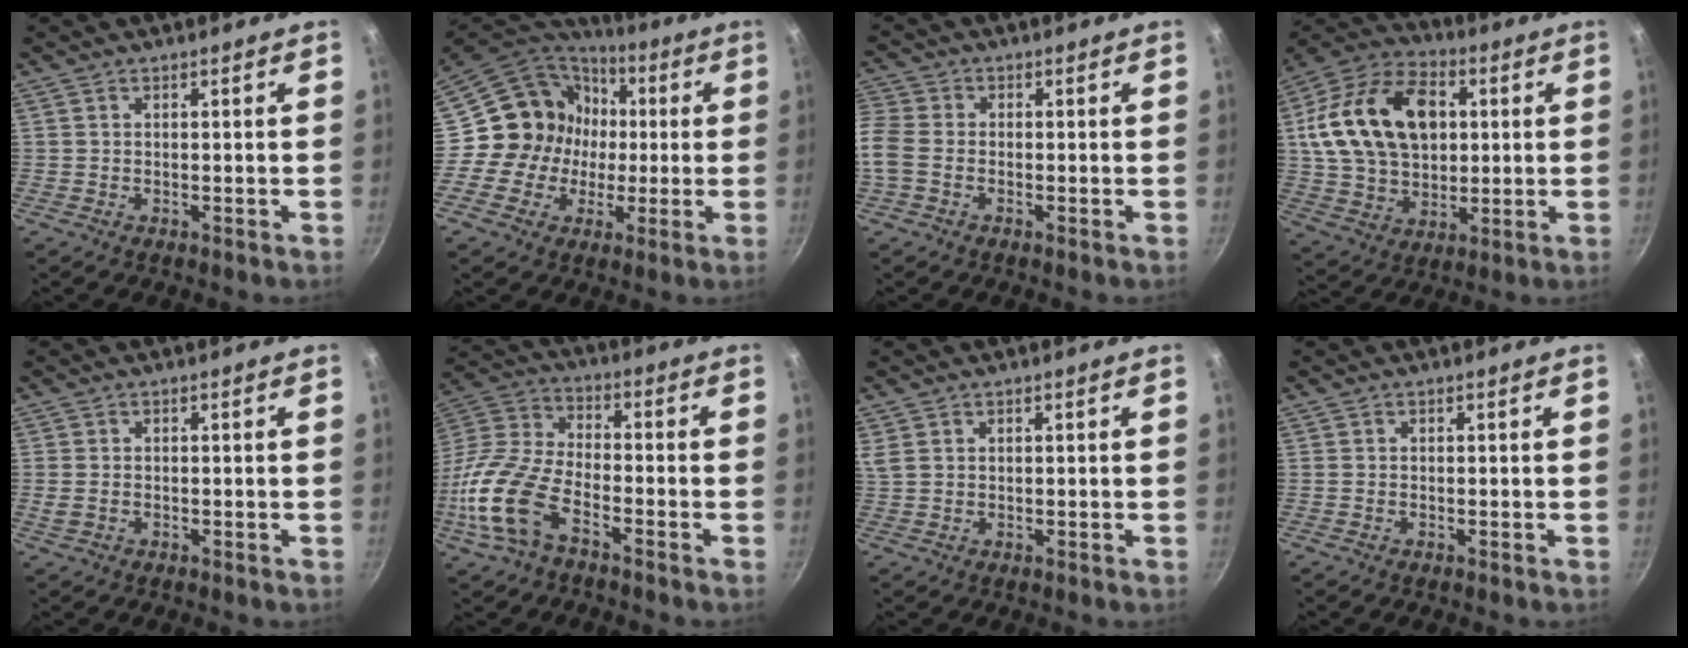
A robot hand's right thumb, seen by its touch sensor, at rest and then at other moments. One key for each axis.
{"total": 15.9, "fx": 0.2, "fy": 14.7, "fz": 6.1, "tx": -0.074, "ty": 0.029, "tz": -0.004}
{"total": 6.3, "fx": -1.9, "fy": 4.6, "fz": 3.8, "tx": -0.095, "ty": 0.008, "tz": -0.058}
{"total": 22.8, "fx": 4.4, "fy": 15.8, "fz": 15.8, "tx": -0.256, "ty": 0.014, "tz": 0.072}
{"total": 2.0, "fx": -0.3, "fy": 1.4, "fz": 1.3, "tx": -0.025, "ty": -0.002, "tz": -0.005}
{"total": 16.0, "fx": -7.5, "fy": 7.9, "fz": 11.8, "tx": -0.250, "ty": 0.036, "tz": -0.165}
{"total": 2.3, "fx": 1.1, "fy": 1.7, "fz": 1.3, "tx": -0.023, "ty": 0.003, "tz": 0.026}
{"total": 0.0}